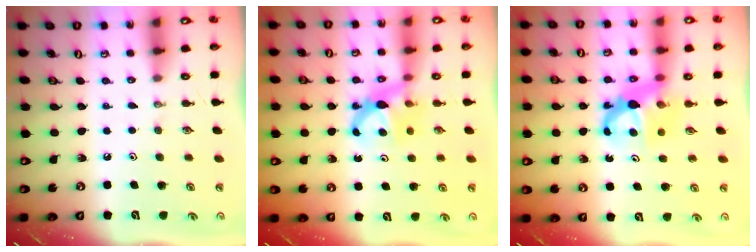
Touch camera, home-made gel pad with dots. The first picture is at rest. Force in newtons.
{"total": 6.5, "press": 6.5, "slide": 0.4}
{"total": 7.3, "press": 7.3, "slide": 0.6}